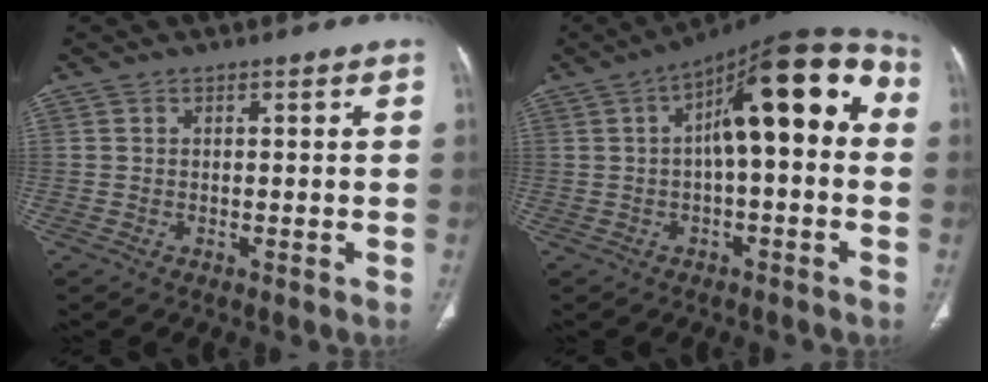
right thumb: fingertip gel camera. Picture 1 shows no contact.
{"total": 17.4, "force": [2.0, 6.6, 15.9], "torque": [-0.198, 0.050, 0.020]}